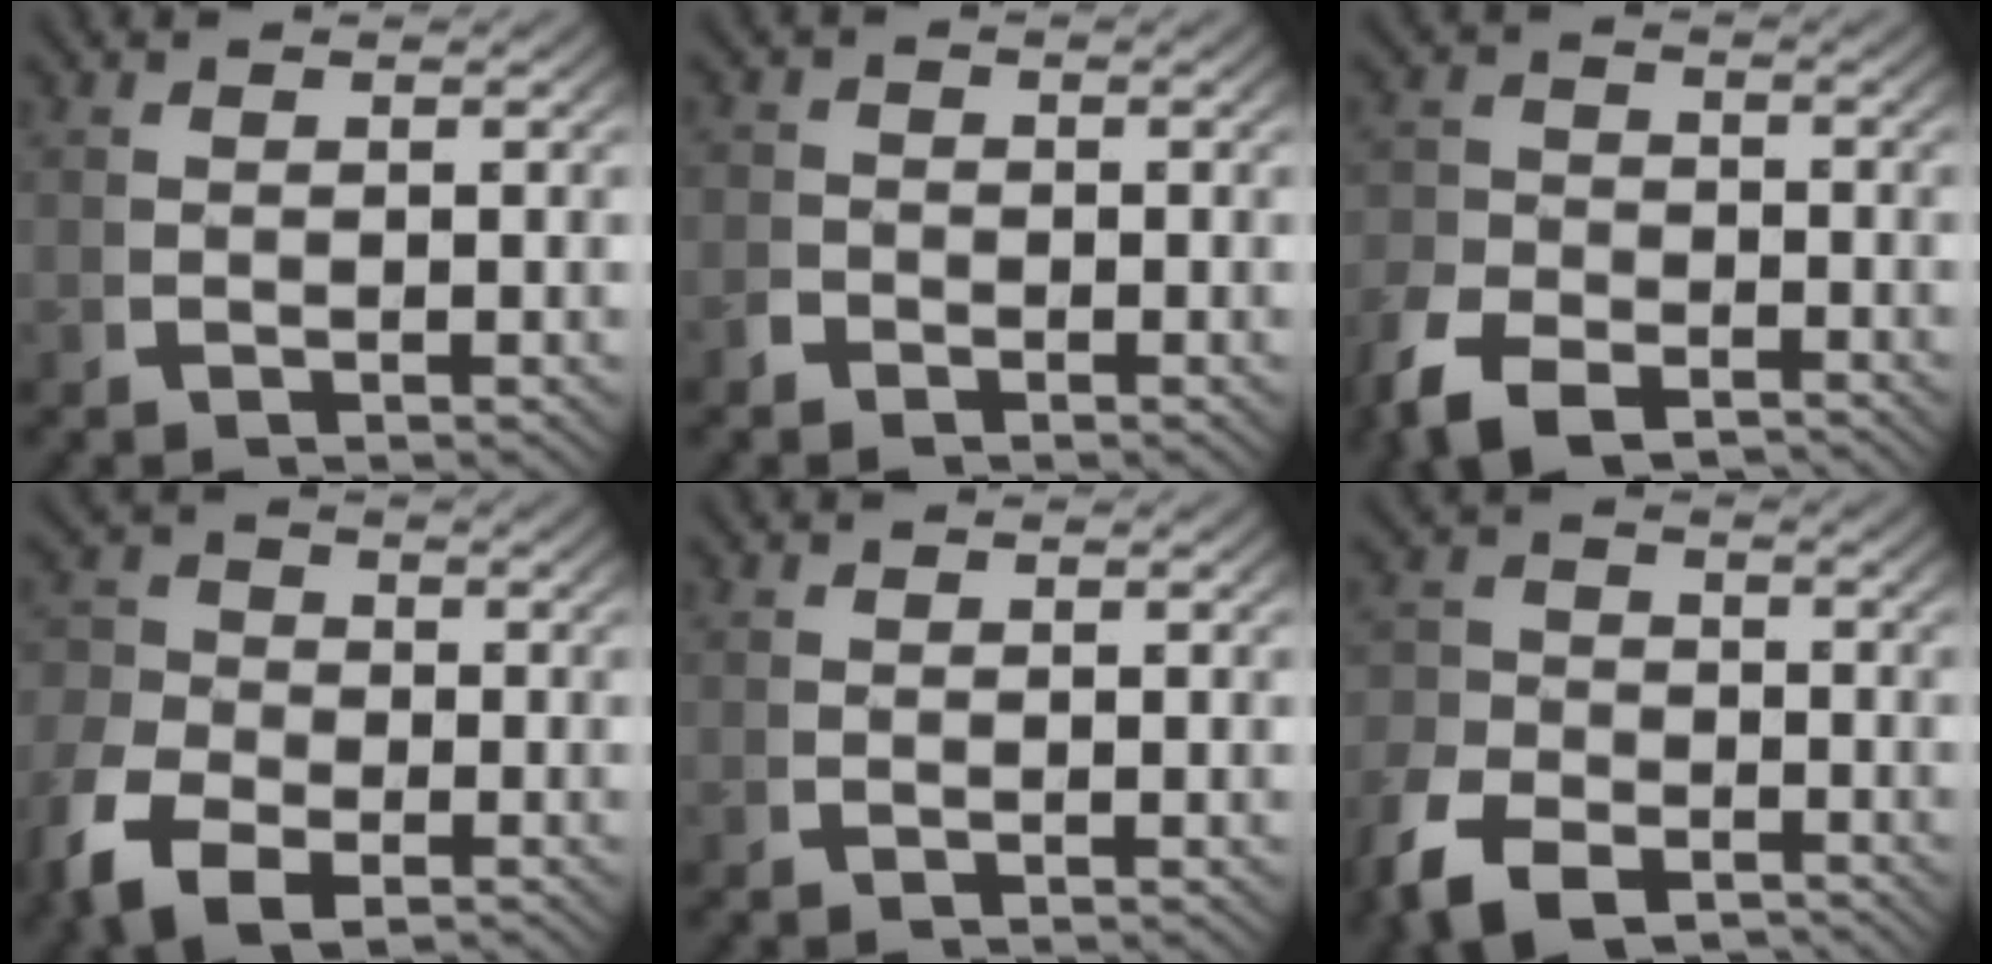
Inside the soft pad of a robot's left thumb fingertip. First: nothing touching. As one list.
[{"total": 1.4, "force": [-0.9, 1.1, 0.0], "torque": [0.008, -0.001, -0.021]}, {"total": 4.6, "force": [-3.6, 2.2, 1.7], "torque": [-0.032, -0.013, -0.062]}, {"total": 6.3, "force": [-2.6, 4.5, 3.7], "torque": [-0.073, -0.019, -0.041]}, {"total": 0.0}, {"total": 5.3, "force": [-3.8, 3.1, 2.1], "torque": [-0.033, -0.015, -0.066]}]